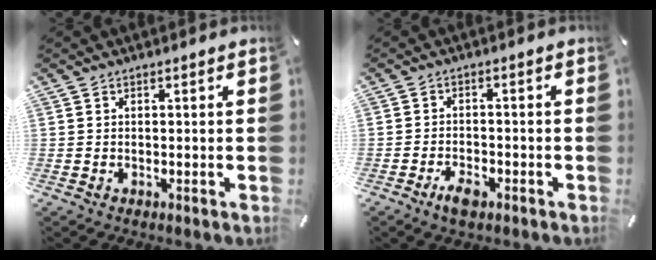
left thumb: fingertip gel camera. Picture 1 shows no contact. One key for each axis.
{"total": 4.1, "fx": -2.7, "fy": 2.1, "fz": 2.2, "tx": -0.047, "ty": 0.010, "tz": -0.050}